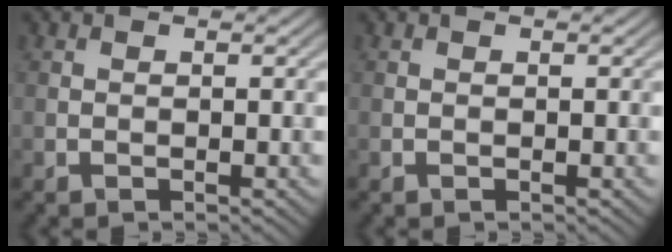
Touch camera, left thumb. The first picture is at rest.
{"total": 0.0}